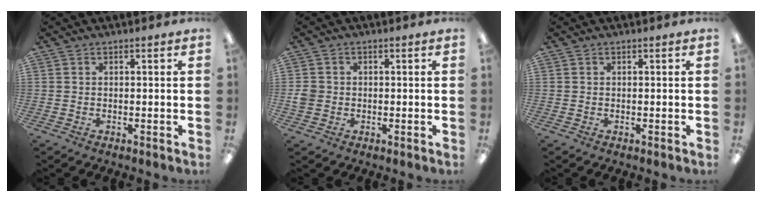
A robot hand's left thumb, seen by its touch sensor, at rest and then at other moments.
{"total": 2.8, "force": [-0.2, 2.7, 0.9], "torque": [-0.008, 0.003, -0.006]}
{"total": 0.0}